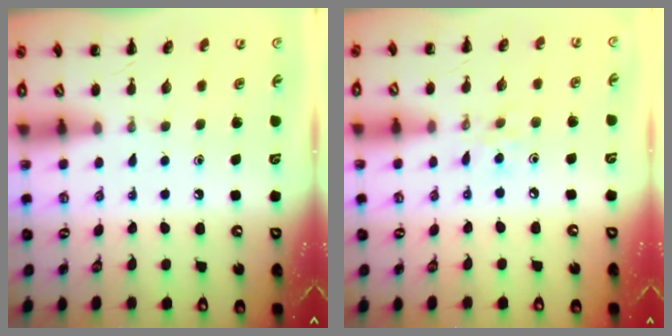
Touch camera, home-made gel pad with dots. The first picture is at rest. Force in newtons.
{"total": 3.7, "press": 3.6, "slide": 0.8}